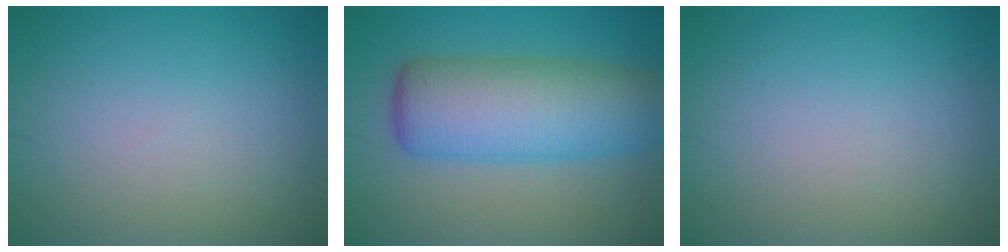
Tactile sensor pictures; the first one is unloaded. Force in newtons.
{"total": 9.1, "press": 9.1, "slide": 0.5}
{"total": 0.0}